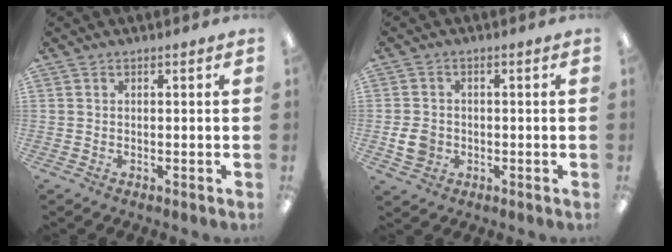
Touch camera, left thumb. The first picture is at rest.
{"total": 5.2, "force": [-1.0, 4.5, 2.5], "torque": [-0.039, -0.001, -0.020]}